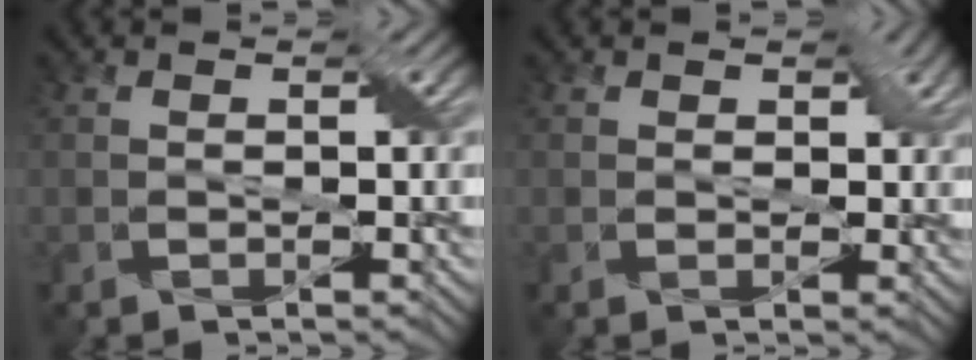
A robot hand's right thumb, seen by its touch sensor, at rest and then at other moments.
{"total": 2.6, "force": [0.8, 2.1, 1.4], "torque": [-0.011, 0.006, 0.002]}